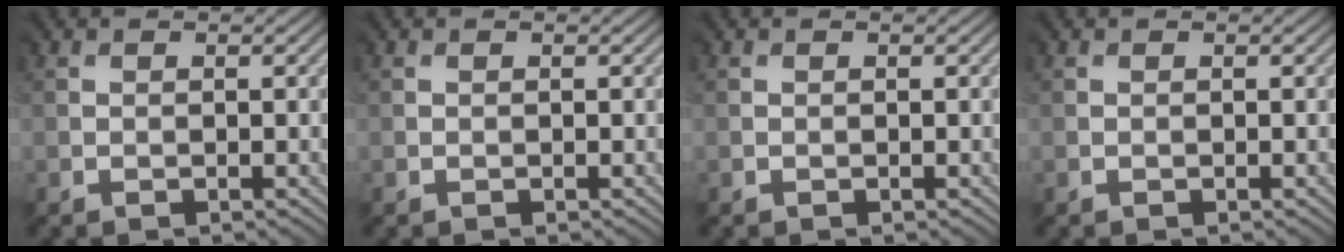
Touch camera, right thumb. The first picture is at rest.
{"total": 0.0}
{"total": 0.0}
{"total": 0.0}